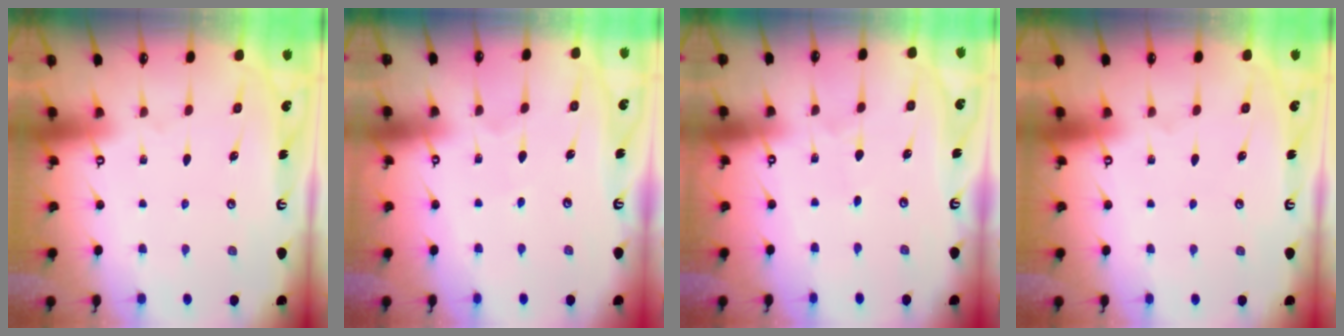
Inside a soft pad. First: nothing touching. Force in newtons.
{"total": 2.3, "press": 2.2, "slide": 0.2}
{"total": 0.5, "press": 0.5, "slide": 0.1}
{"total": 0.0}